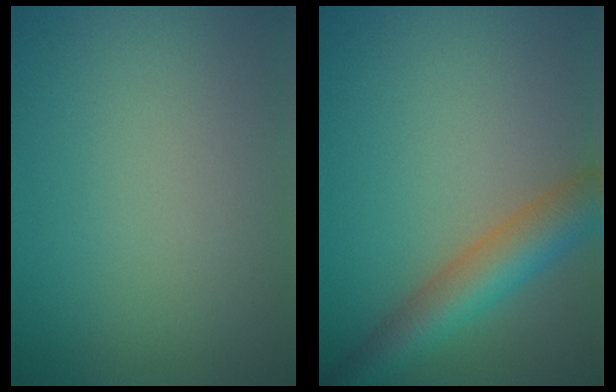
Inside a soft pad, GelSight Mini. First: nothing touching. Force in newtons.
{"total": 5.6, "press": 5.6, "slide": 0.2}